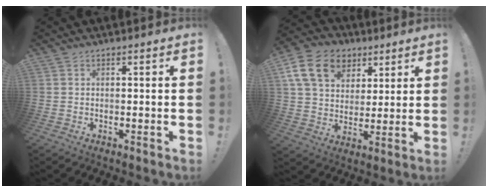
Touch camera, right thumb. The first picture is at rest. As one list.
[{"total": 17.9, "force": [7.7, 13.1, 9.4], "torque": [-0.142, -0.028, 0.149]}]